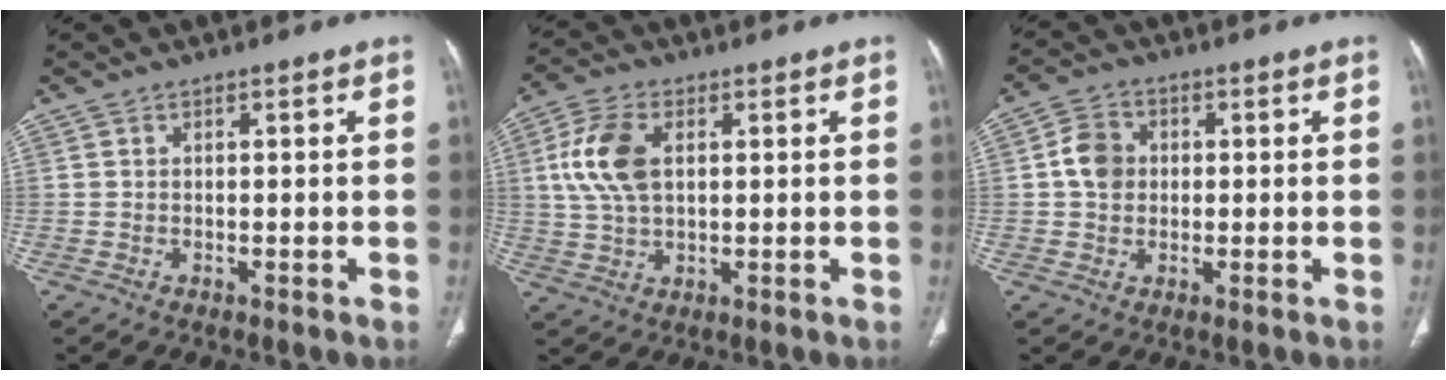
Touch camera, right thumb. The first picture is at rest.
{"total": 9.8, "force": [2.0, 5.7, 7.7], "torque": [-0.163, 0.007, 0.040]}
{"total": 5.8, "force": [0.4, 4.9, 3.1], "torque": [-0.045, 0.010, 0.001]}